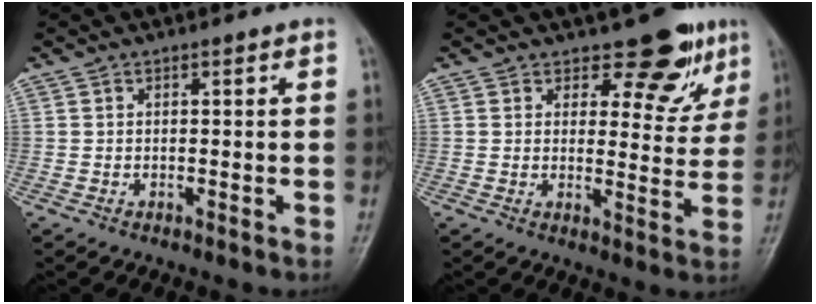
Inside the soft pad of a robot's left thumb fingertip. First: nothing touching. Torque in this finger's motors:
{"motor_torque": [0.22, 0.21, -0.28, -0.22, 0.03]}